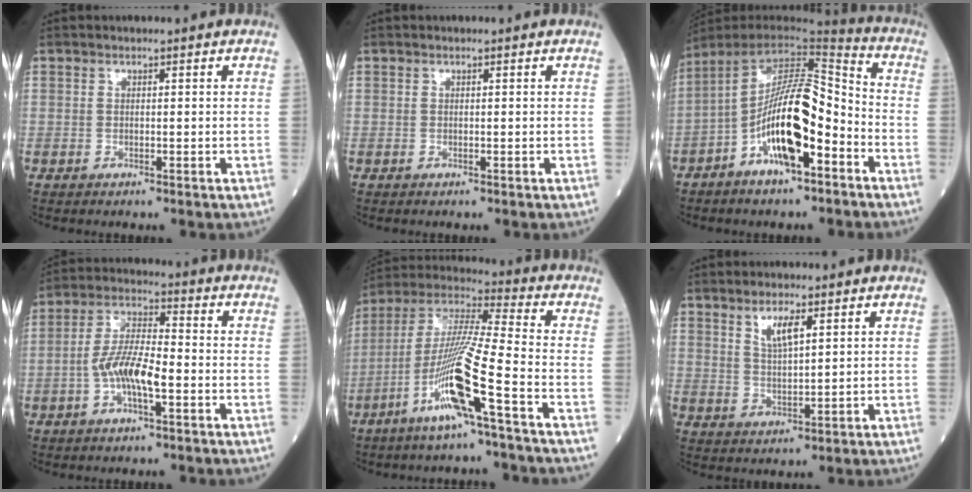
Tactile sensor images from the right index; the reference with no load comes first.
{"total": 0.0}
{"total": 15.4, "force": [-5.8, 3.8, 13.8], "torque": [-0.249, 0.016, -0.095]}
{"total": 8.2, "force": [-2.2, 2.1, 7.6], "torque": [-0.154, 0.013, -0.044]}
{"total": 14.4, "force": [-6.1, -0.9, 13.0], "torque": [-0.265, -0.009, -0.120]}
{"total": 4.3, "force": [2.3, 0.9, 3.5], "torque": [-0.071, -0.001, 0.047]}